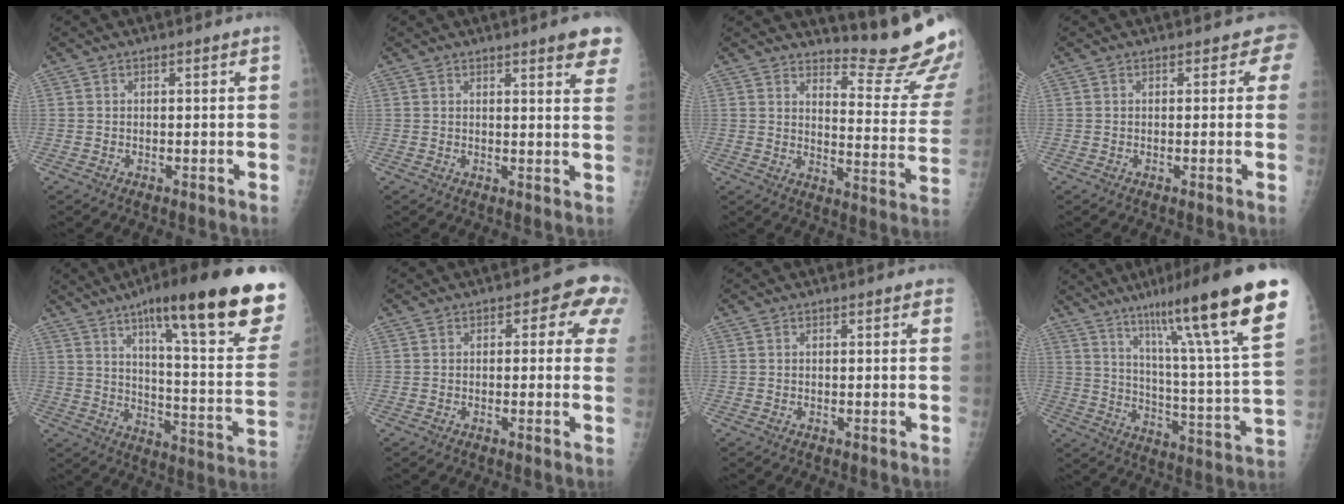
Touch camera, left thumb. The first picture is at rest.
{"total": 7.1, "force": [5.0, 0.9, 4.9], "torque": [-0.042, -0.018, 0.050]}
{"total": 17.6, "force": [15.8, 2.1, 7.4], "torque": [-0.069, -0.186, 0.192]}
{"total": 1.9, "force": [1.2, 1.3, 0.9], "torque": [0.016, 0.000, 0.004]}
{"total": 29.0, "force": [17.6, 4.4, 22.6], "torque": [-0.279, -0.052, 0.254]}
{"total": 6.4, "force": [2.1, 3.5, 5.0], "torque": [-0.007, 0.003, 0.009]}
{"total": 1.3, "force": [1.0, 0.3, 0.8], "torque": [-0.004, 0.004, 0.008]}
{"total": 25.5, "force": [16.0, 2.1, 19.8], "torque": [-0.284, -0.049, 0.243]}